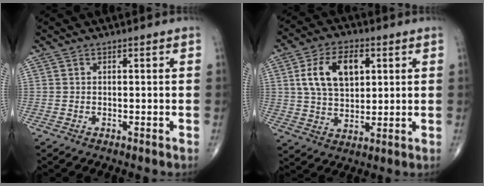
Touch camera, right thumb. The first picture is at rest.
{"total": 12.1, "force": [3.4, 7.3, 9.0], "torque": [-0.144, -0.002, 0.062]}